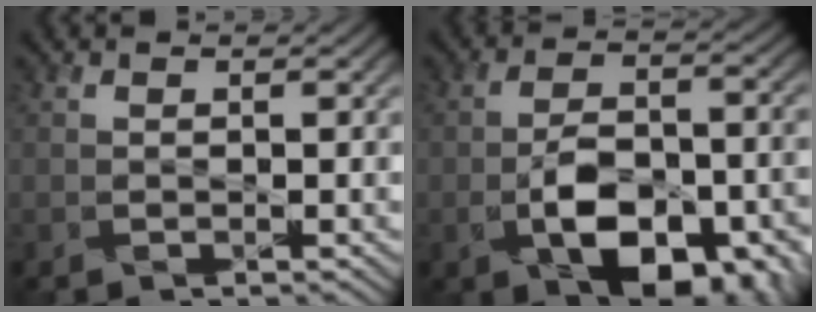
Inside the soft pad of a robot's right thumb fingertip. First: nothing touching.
{"total": 11.3, "force": [-4.6, 6.1, 8.3], "torque": [-0.150, -0.013, -0.072]}